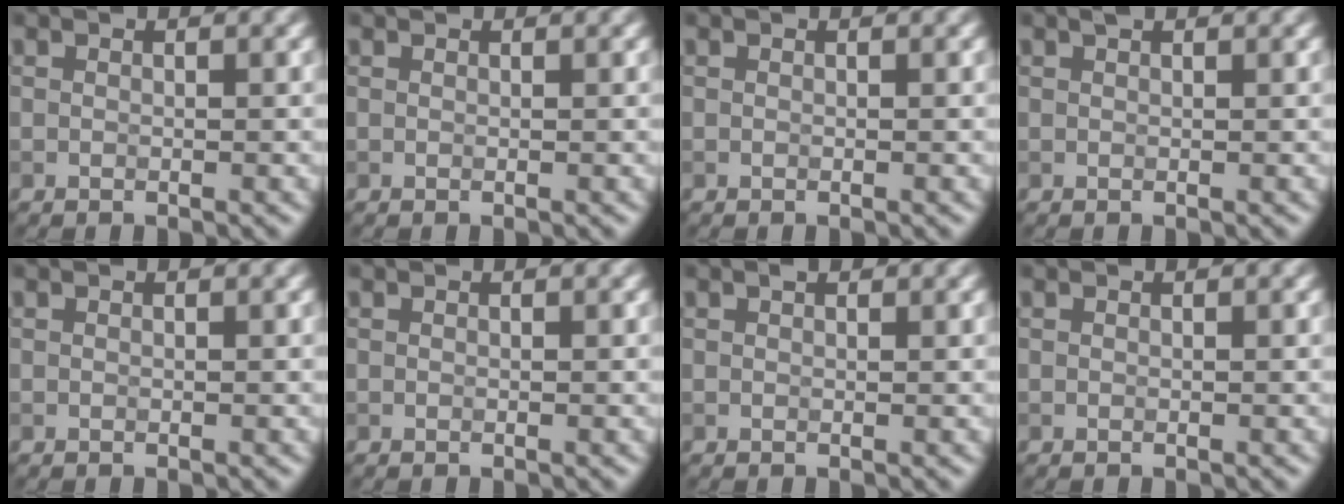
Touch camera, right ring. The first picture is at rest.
{"total": 0.5, "force": [0.5, 0.1, 0.1], "torque": [-0.004, -0.002, 0.005]}
{"total": 0.0}
{"total": 0.6, "force": [0.5, 0.1, 0.3], "torque": [-0.003, 0.001, 0.010]}
{"total": 0.0}
{"total": 0.0}
{"total": 0.6, "force": [0.4, 0.3, 0.3], "torque": [-0.006, 0.002, 0.007]}
{"total": 0.0}